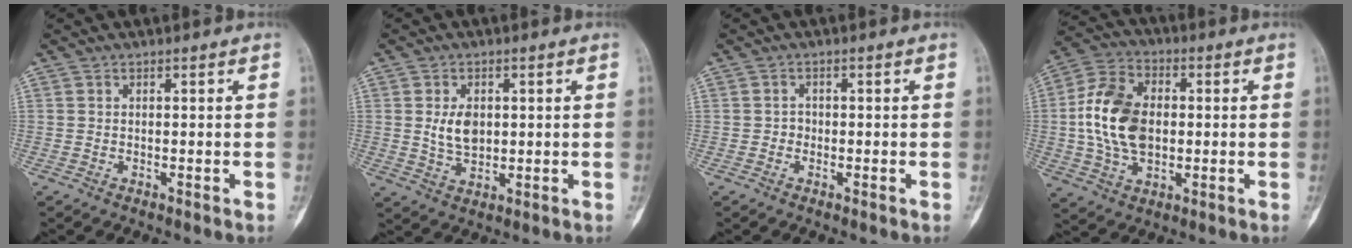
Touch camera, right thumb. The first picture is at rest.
{"total": 5.6, "force": [0.8, 3.7, 4.1], "torque": [-0.063, -0.009, 0.022]}
{"total": 1.3, "force": [-0.4, 1.2, 0.4], "torque": [0.004, 0.007, -0.012]}
{"total": 14.7, "force": [0.1, 9.8, 10.9], "torque": [-0.193, 0.017, -0.001]}